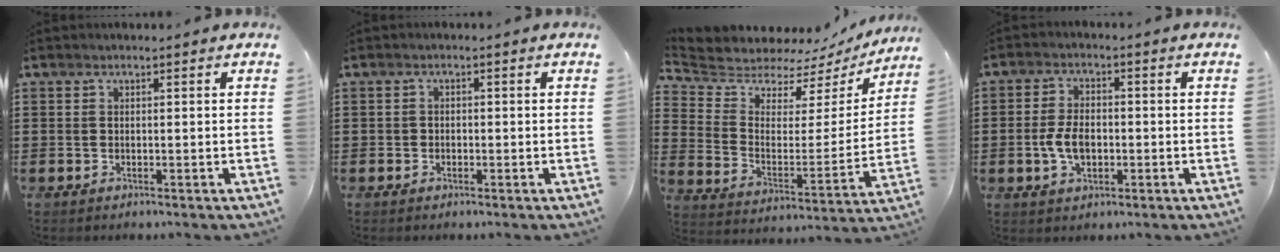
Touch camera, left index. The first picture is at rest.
{"total": 1.0, "force": [-0.5, 0.8, 0.2], "torque": [-0.007, 0.002, -0.012]}
{"total": 6.6, "force": [6.5, 1.2, 0.2], "torque": [-0.049, -0.061, 0.108]}
{"total": 5.1, "force": [-0.9, 3.0, 4.1], "torque": [-0.094, -0.001, -0.022]}